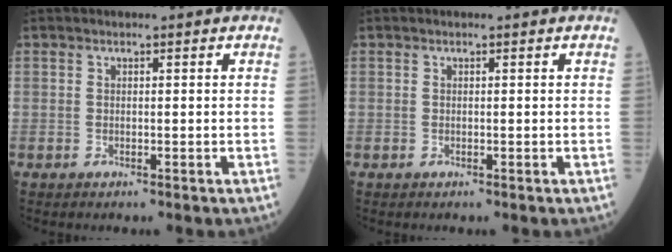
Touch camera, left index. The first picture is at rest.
{"total": 0.0}